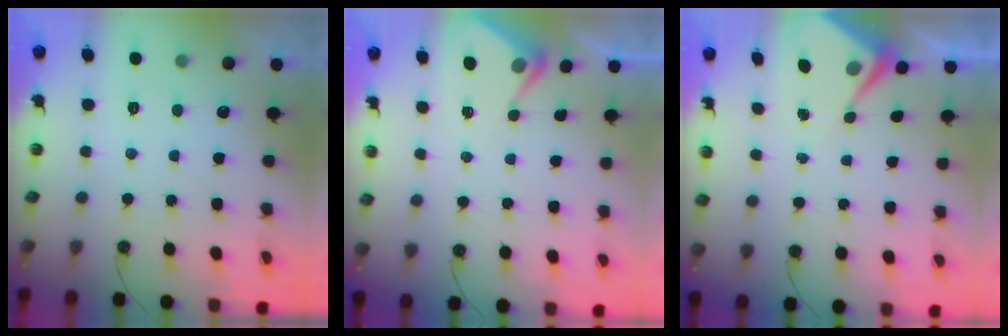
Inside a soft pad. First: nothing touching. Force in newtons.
{"total": 4.8, "press": 4.7, "slide": 0.5}
{"total": 6.2, "press": 6.2, "slide": 0.7}